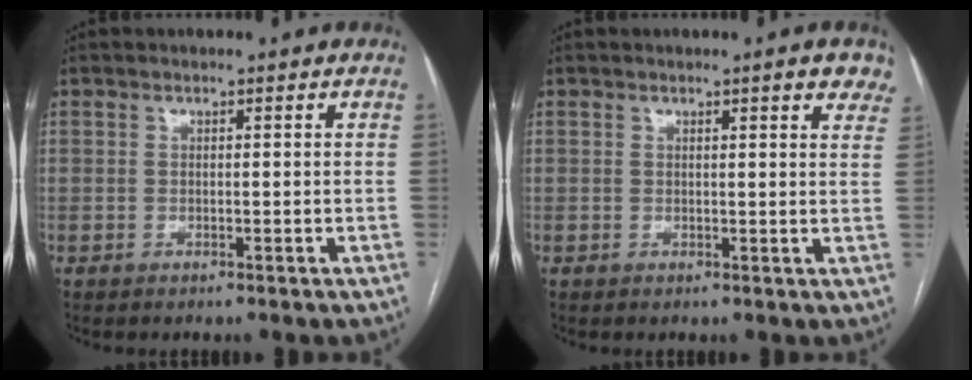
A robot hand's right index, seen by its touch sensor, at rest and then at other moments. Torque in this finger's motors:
{"motor_torque": [0.01, 0.04, -0.02, 0.01]}